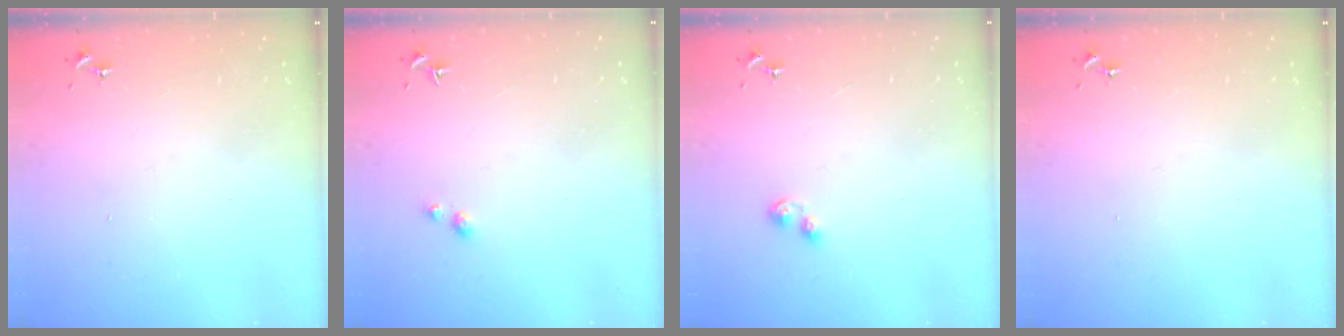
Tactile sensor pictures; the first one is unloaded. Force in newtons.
{"total": 2.9, "press": 2.8, "slide": 0.4}
{"total": 4.4, "press": 4.3, "slide": 0.5}
{"total": 0.0}